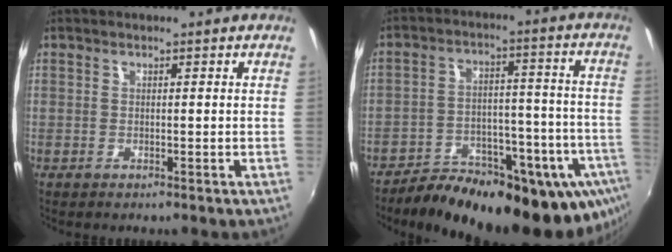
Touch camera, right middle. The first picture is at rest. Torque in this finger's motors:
{"motor_torque": [1.16, -0.98, 1.05, 0.21]}